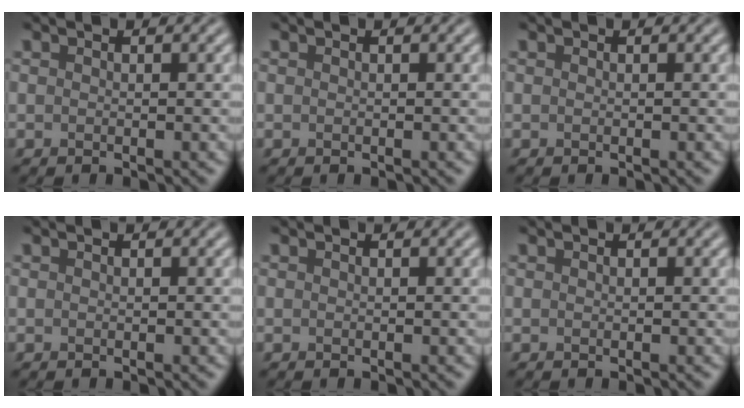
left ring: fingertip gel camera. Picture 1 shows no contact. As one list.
[{"total": 0.0}, {"total": 0.0}, {"total": 0.0}, {"total": 0.0}, {"total": 0.0}]